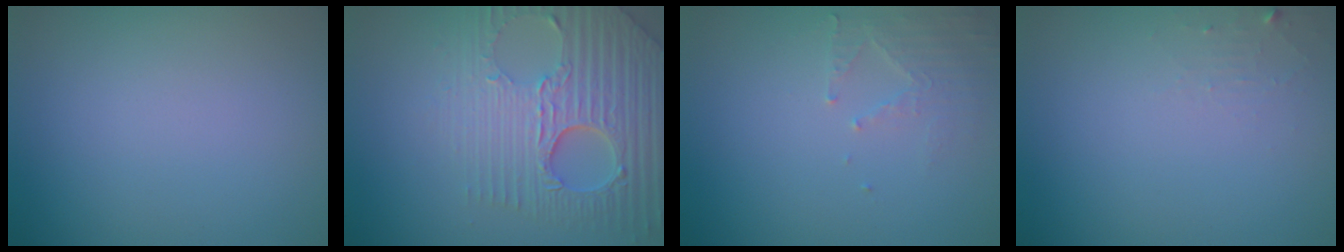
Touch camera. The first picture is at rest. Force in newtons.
{"total": 7.1, "press": 5.7, "slide": 4.2}
{"total": 2.0, "press": 1.9, "slide": 0.3}
{"total": 1.0, "press": 1.0, "slide": 0.1}